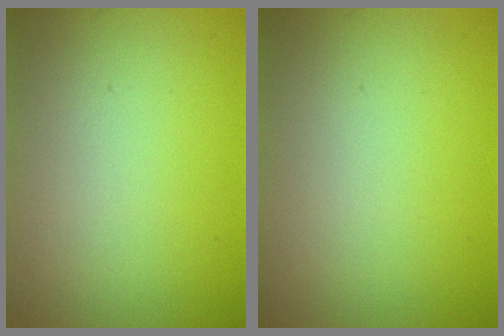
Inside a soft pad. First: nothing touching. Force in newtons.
{"total": 0.0}